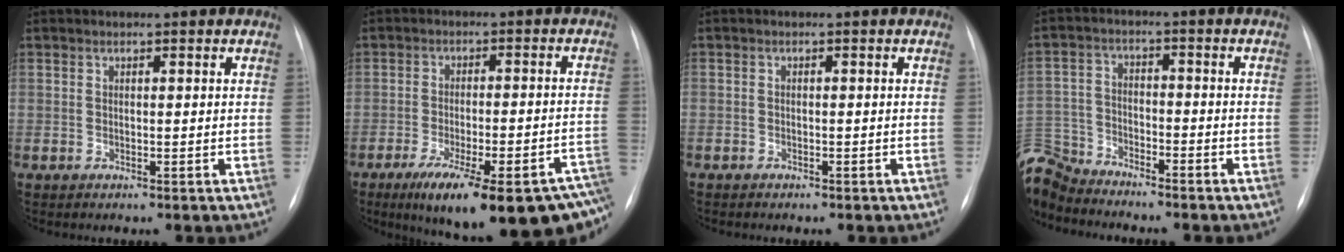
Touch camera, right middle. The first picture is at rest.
{"total": 23.1, "force": [-15.6, 3.6, 16.8], "torque": [-0.171, -0.003, -0.206]}
{"total": 1.3, "force": [-1.1, 0.6, 0.6], "torque": [-0.012, 0.000, -0.012]}
{"total": 11.2, "force": [-10.6, 3.0, 2.1], "torque": [-0.061, 0.012, -0.204]}